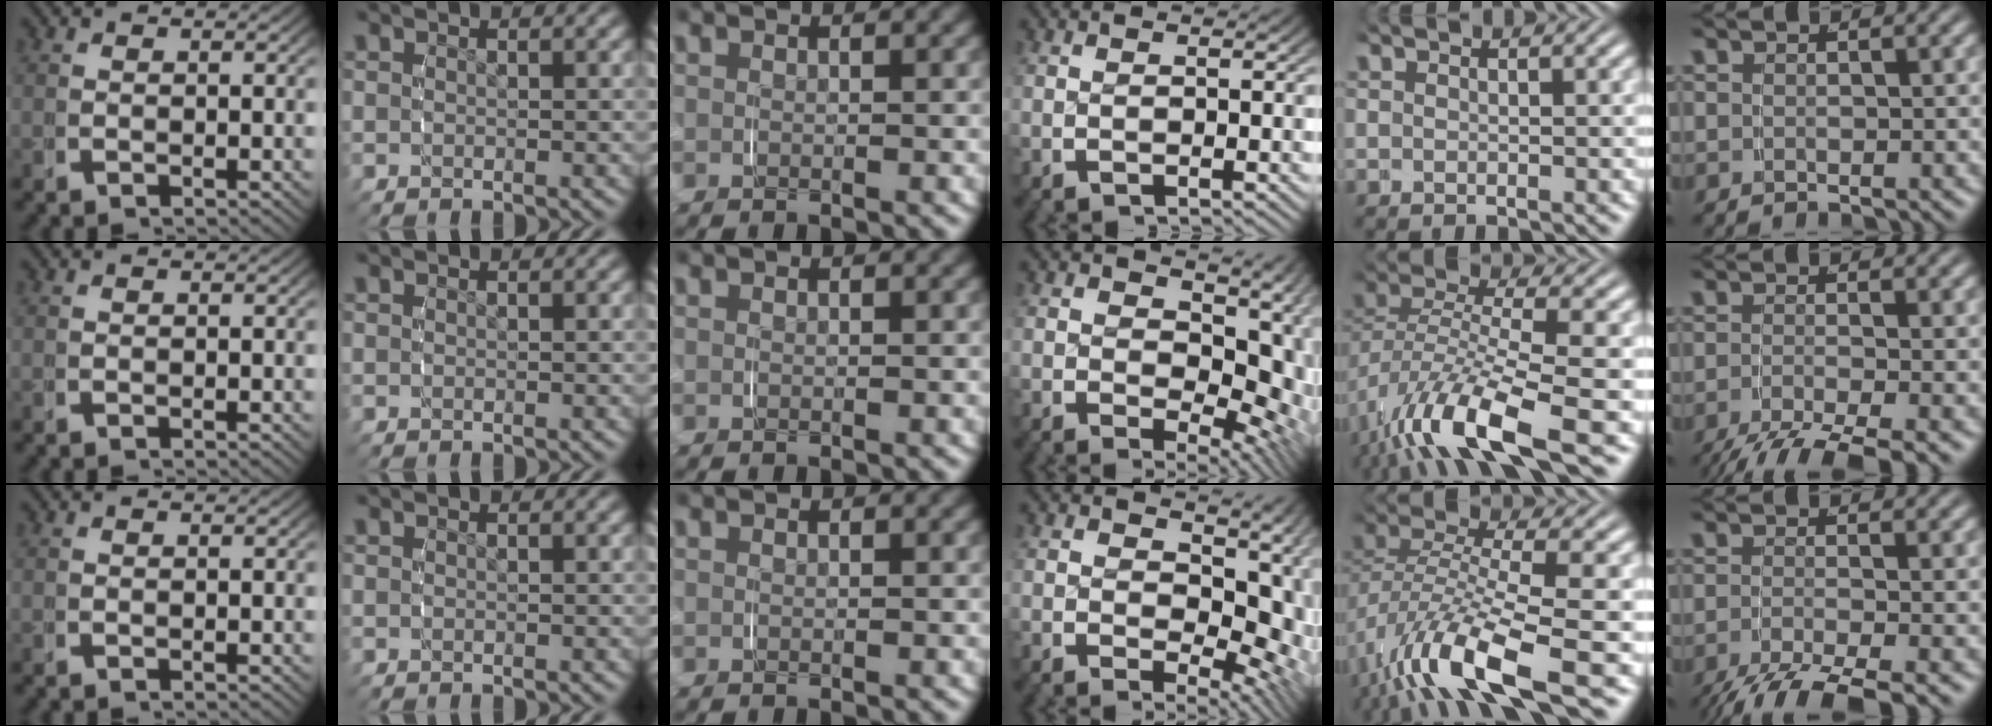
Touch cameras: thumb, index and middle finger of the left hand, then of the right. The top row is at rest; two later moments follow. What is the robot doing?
{"motion": "grasp_and_lifting", "object": "plastic wrap"}